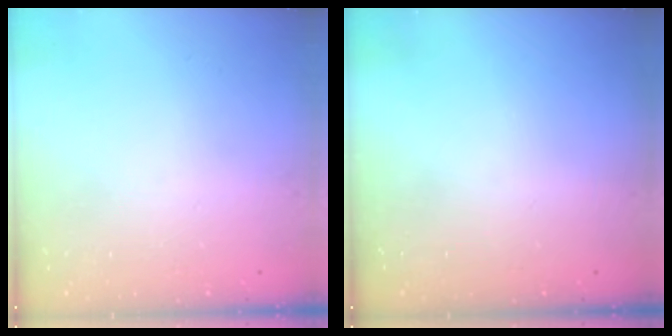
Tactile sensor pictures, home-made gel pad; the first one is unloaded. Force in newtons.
{"total": 0.0}